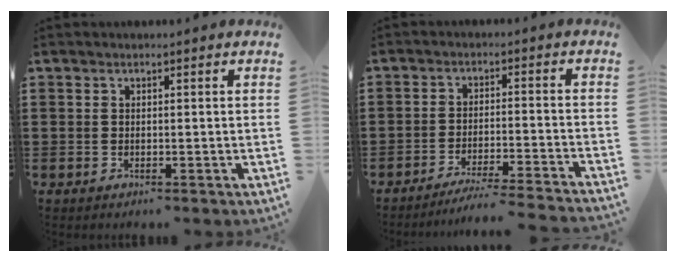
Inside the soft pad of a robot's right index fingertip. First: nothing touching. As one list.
[{"total": 4.4, "force": [-4.0, -0.7, 1.5], "torque": [-0.026, -0.011, -0.081]}]